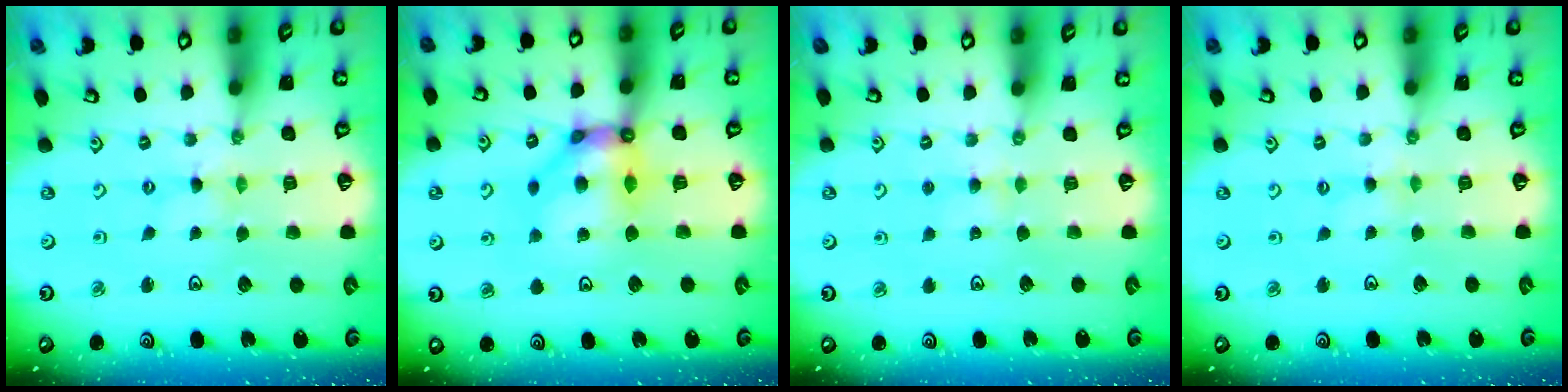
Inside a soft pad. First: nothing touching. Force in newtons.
{"total": 10.5, "press": 10.5, "slide": 1.1}
{"total": 2.9, "press": 2.9, "slide": 0.4}
{"total": 1.8, "press": 1.8, "slide": 0.4}